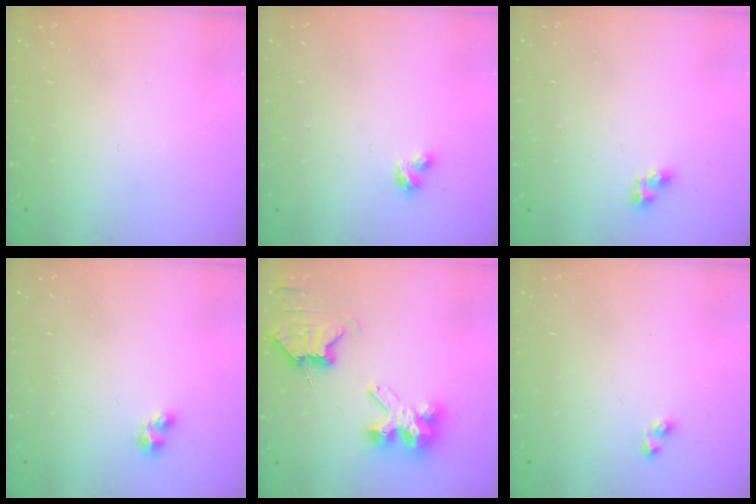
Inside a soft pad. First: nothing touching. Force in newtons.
{"total": 3.1, "press": 3.0, "slide": 0.5}
{"total": 5.0, "press": 4.9, "slide": 0.6}
{"total": 2.1, "press": 2.0, "slide": 0.8}
{"total": 9.9, "press": 9.9, "slide": 1.1}
{"total": 3.1, "press": 3.1, "slide": 0.2}